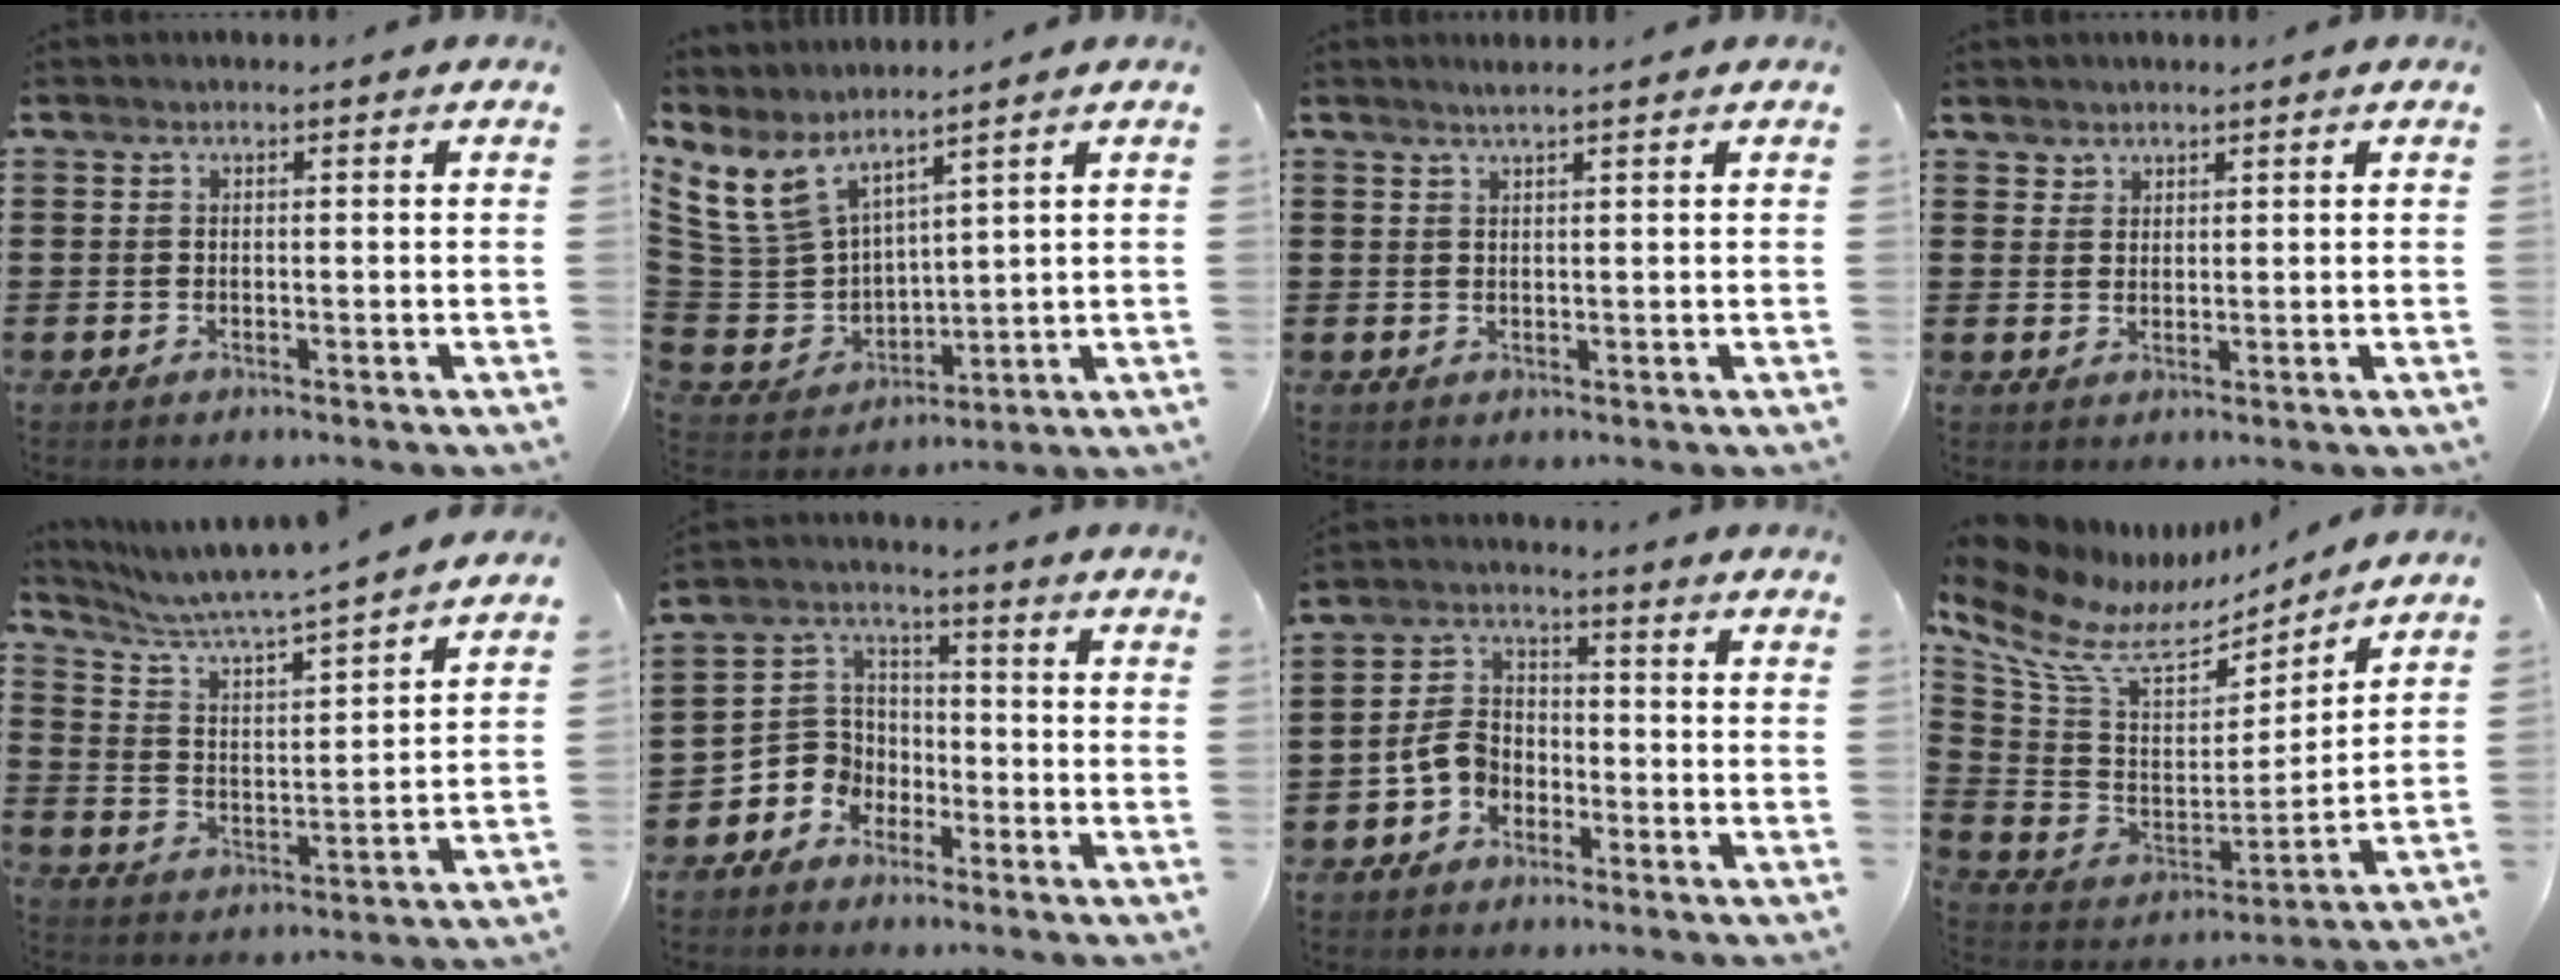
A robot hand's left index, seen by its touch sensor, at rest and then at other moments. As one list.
[{"total": 7.9, "force": [6.0, 3.7, 3.5], "torque": [-0.117, -0.045, 0.111]}, {"total": 1.3, "force": [1.2, -0.2, 0.5], "torque": [-0.009, 0.001, 0.023]}, {"total": 1.8, "force": [1.6, 0.8, -0.2], "torque": [-0.002, 0.002, 0.034]}, {"total": 5.4, "force": [5.1, 0.0, 2.0], "torque": [-0.061, -0.038, 0.078]}, {"total": 5.5, "force": [-3.1, 4.5, 0.3], "torque": [-0.042, 0.003, -0.069]}, {"total": 5.7, "force": [-2.8, 4.0, 2.9], "torque": [-0.083, 0.007, -0.062]}, {"total": 9.9, "force": [7.2, 4.3, 5.2], "torque": [-0.138, -0.044, 0.129]}]